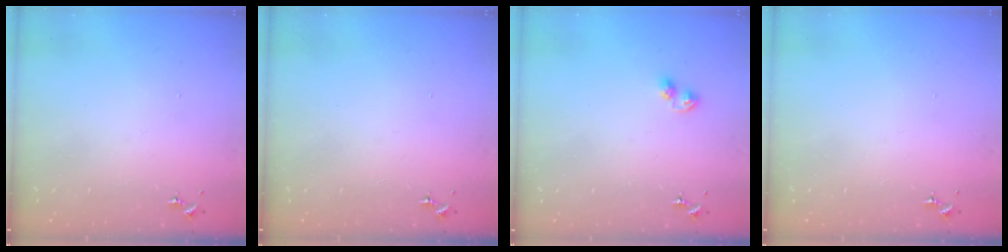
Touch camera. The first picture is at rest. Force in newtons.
{"total": 0.0}
{"total": 3.7, "press": 3.7, "slide": 0.4}
{"total": 0.0}